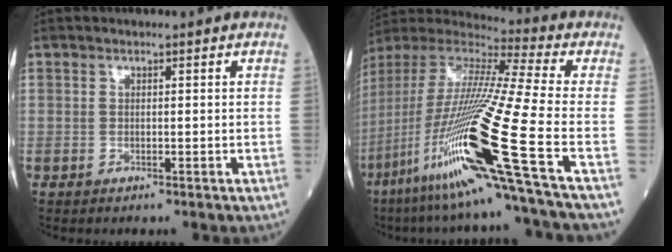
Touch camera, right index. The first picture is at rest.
{"total": 26.4, "force": [-10.4, -0.7, 24.2], "torque": [-0.479, -0.051, -0.200]}